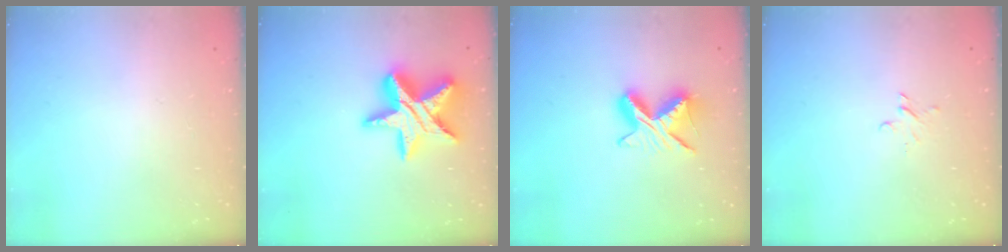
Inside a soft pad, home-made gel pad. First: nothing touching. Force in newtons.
{"total": 19.6, "press": 19.6, "slide": 1.3}
{"total": 9.3, "press": 9.3, "slide": 0.8}
{"total": 2.2, "press": 2.2, "slide": 0.2}